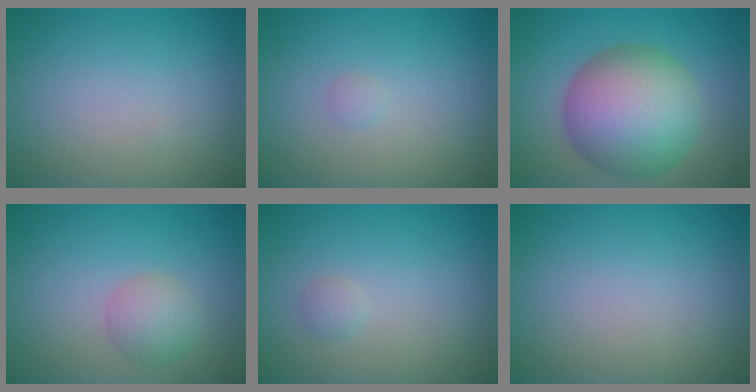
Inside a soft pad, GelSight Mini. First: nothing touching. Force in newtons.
{"total": 0.5, "press": 0.5, "slide": 0.1}
{"total": 10.8, "press": 10.8, "slide": 0.3}
{"total": 2.5, "press": 2.5, "slide": 0.1}
{"total": 0.7, "press": 0.7, "slide": 0.0}
{"total": 0.0}